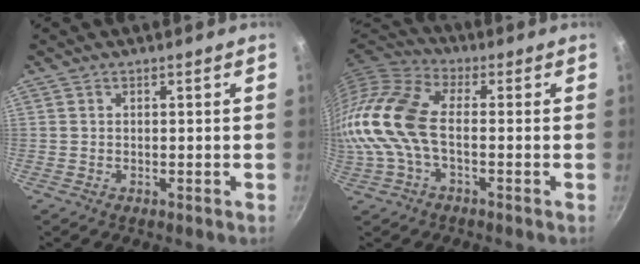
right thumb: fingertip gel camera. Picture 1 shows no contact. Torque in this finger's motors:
{"motor_torque": [-0.28, 1.44, 1.79, -0.96, 0.33]}